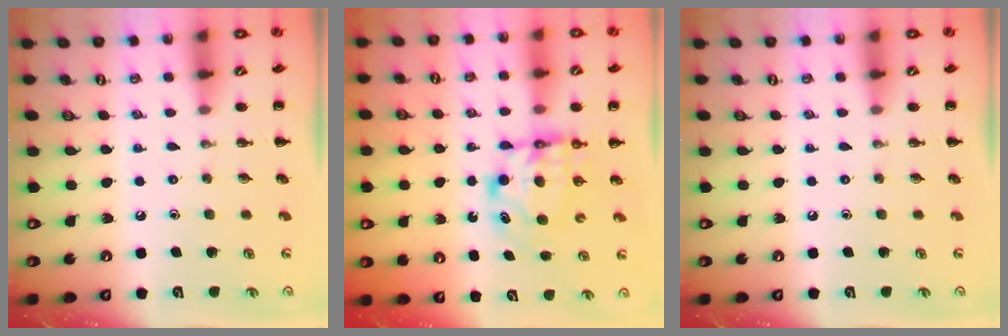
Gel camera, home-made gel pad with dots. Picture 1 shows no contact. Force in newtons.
{"total": 6.0, "press": 6.0, "slide": 0.4}
{"total": 0.0}